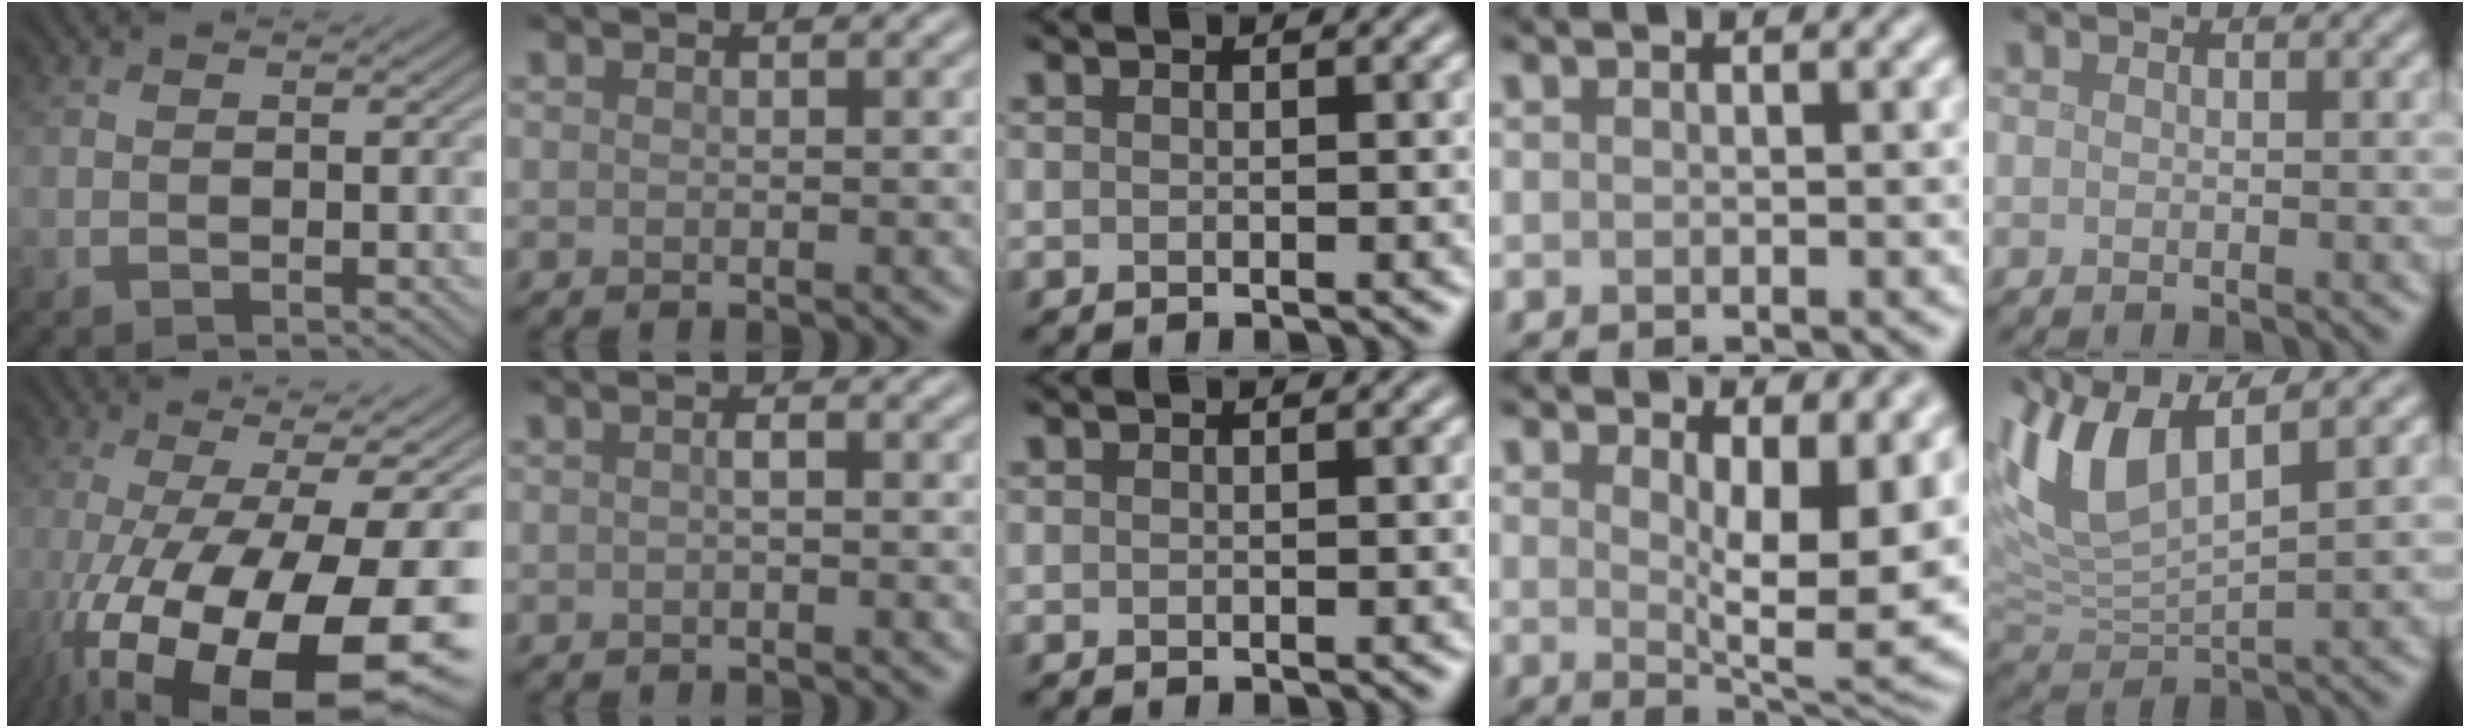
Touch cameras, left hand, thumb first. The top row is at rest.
{"thumb": {"total": 20.1, "force": [-7.5, 6.4, 17.5], "torque": [-0.280, -0.043, -0.103]}, "index": {"total": 0.6, "force": [-0.1, 0.1, 0.6], "torque": [-0.014, 0.002, -0.002]}, "ring": {"total": 9.4, "force": [2.6, 3.2, 8.5], "torque": [-0.108, -0.016, 0.043]}, "little": {"total": 7.6, "force": [3.8, 2.6, 6.1], "torque": [-0.138, 0.013, 0.070]}}